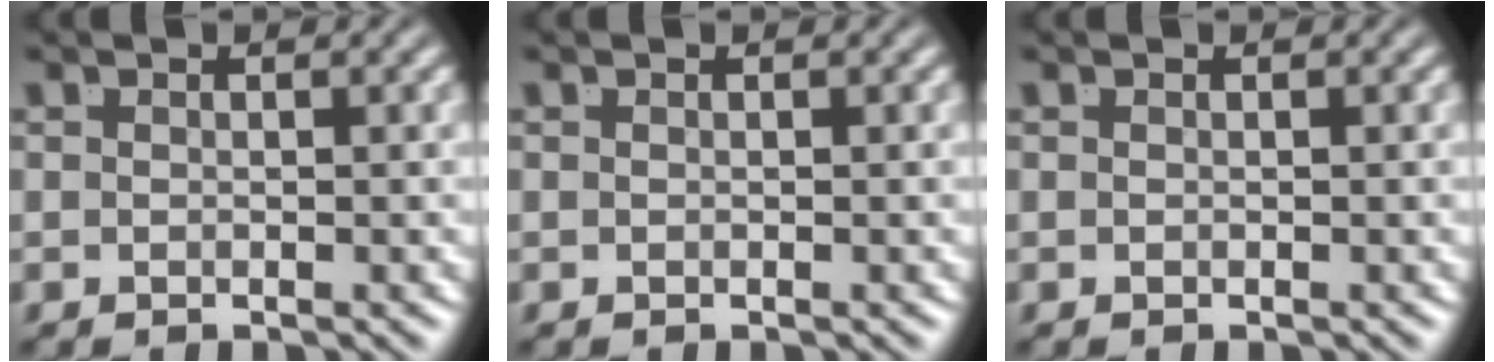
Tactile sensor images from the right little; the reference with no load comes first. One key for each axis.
{"total": 0.0}
{"total": 0.0}